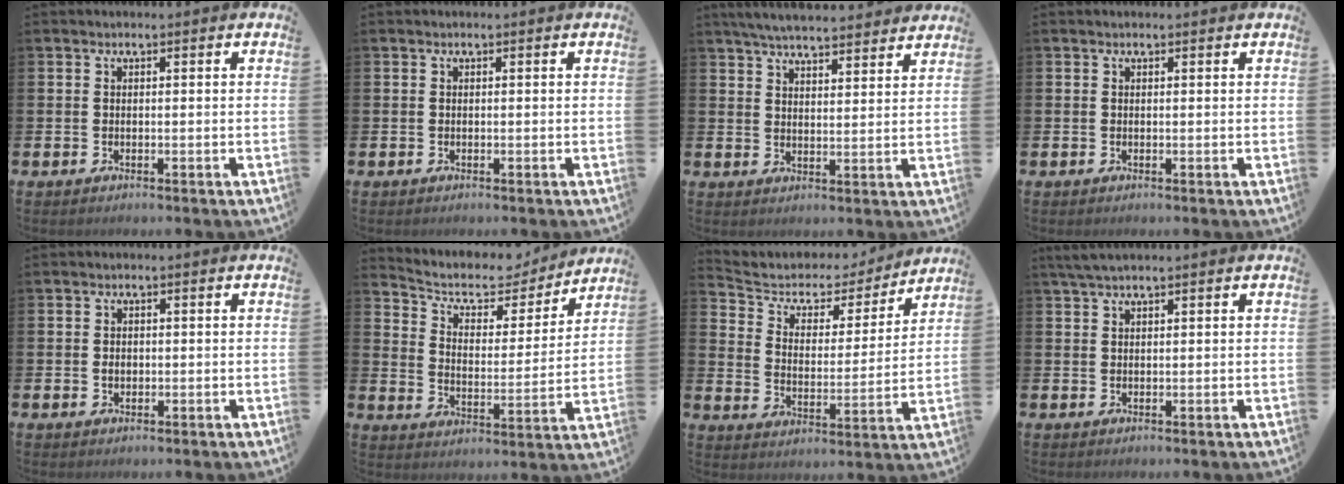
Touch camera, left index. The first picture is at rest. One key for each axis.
{"total": 0.0}
{"total": 5.5, "fx": 5.4, "fy": 0.4, "fz": 1.1, "tx": -0.034, "ty": -0.029, "tz": 0.096}
{"total": 0.0}
{"total": 1.1, "fx": 0.0, "fy": 0.8, "fz": 0.7, "tx": -0.001, "ty": 0.001, "tz": -0.005}
{"total": 7.0, "fx": 6.1, "fy": 2.9, "fz": 1.9, "tx": -0.061, "ty": -0.044, "tz": 0.100}
{"total": 5.6, "fx": 4.7, "fy": 2.8, "fz": 1.1, "tx": -0.051, "ty": -0.037, "tz": 0.073}
{"total": 2.3, "fx": 1.8, "fy": 0.3, "fz": 1.4, "tx": -0.029, "ty": 0.004, "tz": 0.033}